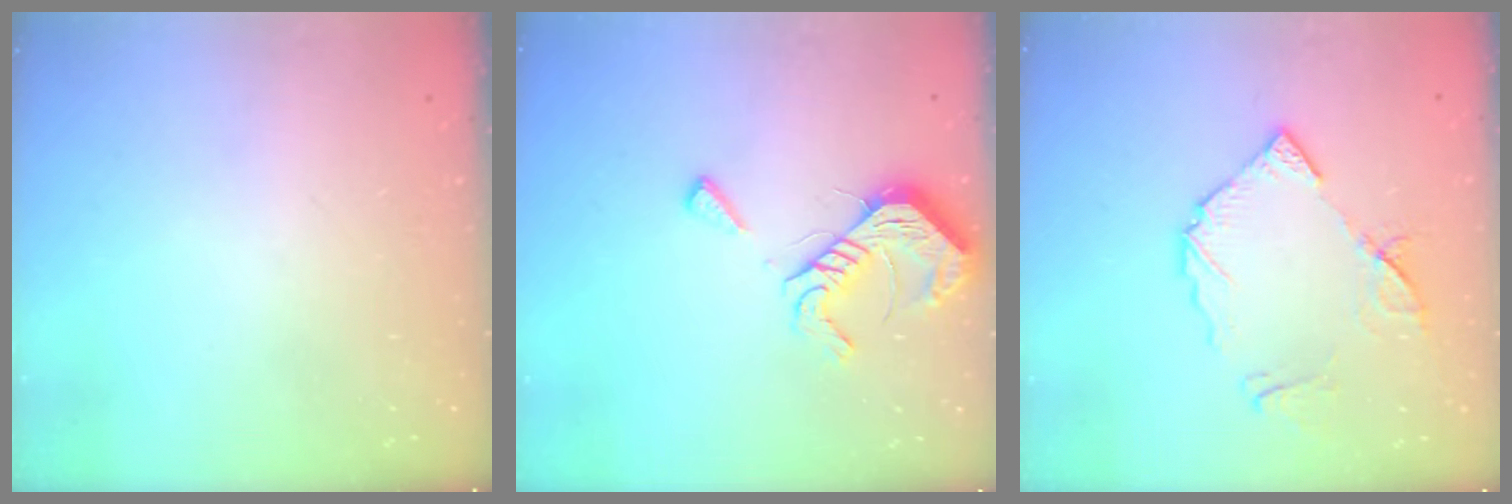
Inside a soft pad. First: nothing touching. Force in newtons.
{"total": 12.2, "press": 12.2, "slide": 0.5}
{"total": 11.1, "press": 11.0, "slide": 1.3}